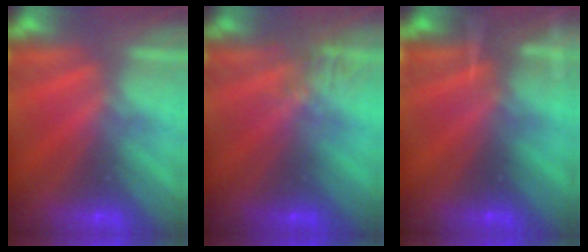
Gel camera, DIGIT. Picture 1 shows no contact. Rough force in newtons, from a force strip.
{"total": 3.9}
{"total": 8.0}